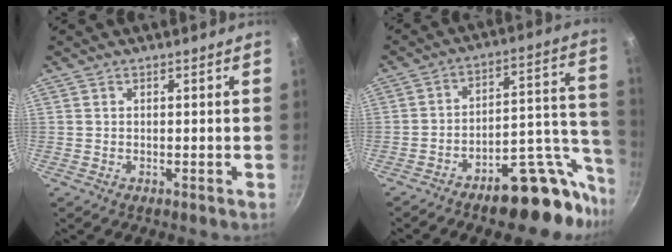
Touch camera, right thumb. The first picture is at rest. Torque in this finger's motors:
{"motor_torque": [2.58, 0.63, -0.06, -0.10, 0.31]}